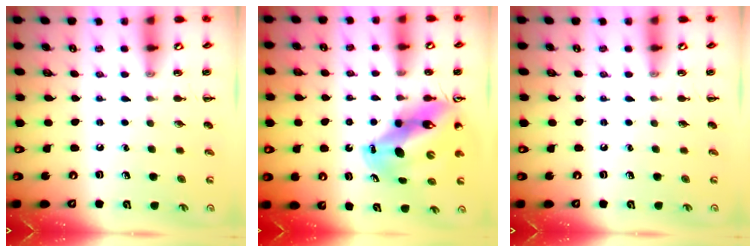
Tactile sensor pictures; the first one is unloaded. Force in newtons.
{"total": 13.6, "press": 13.0, "slide": 4.1}
{"total": 0.0}